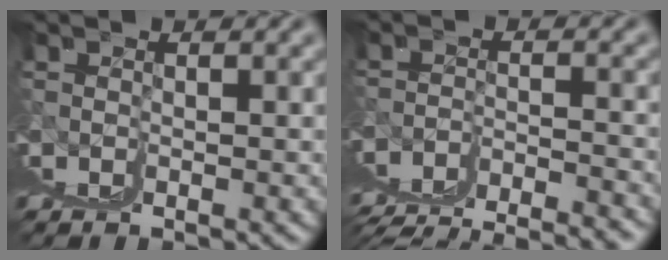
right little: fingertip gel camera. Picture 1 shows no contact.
{"total": 2.6, "force": [0.3, -0.2, 2.6], "torque": [-0.044, -0.002, 0.014]}